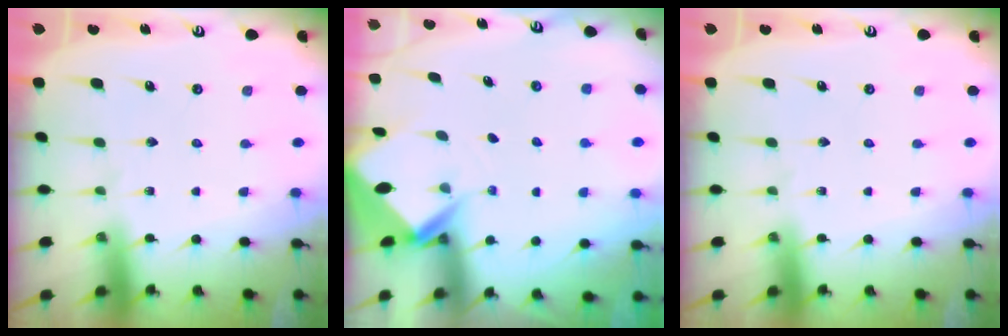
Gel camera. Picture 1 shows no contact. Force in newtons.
{"total": 3.4, "press": 3.4, "slide": 0.3}
{"total": 0.0}